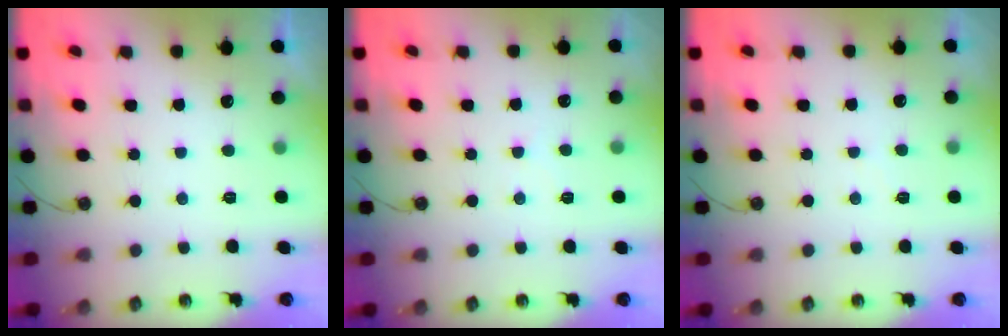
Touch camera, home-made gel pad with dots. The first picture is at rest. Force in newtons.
{"total": 2.5, "press": 2.5, "slide": 0.4}
{"total": 2.5, "press": 2.4, "slide": 0.4}